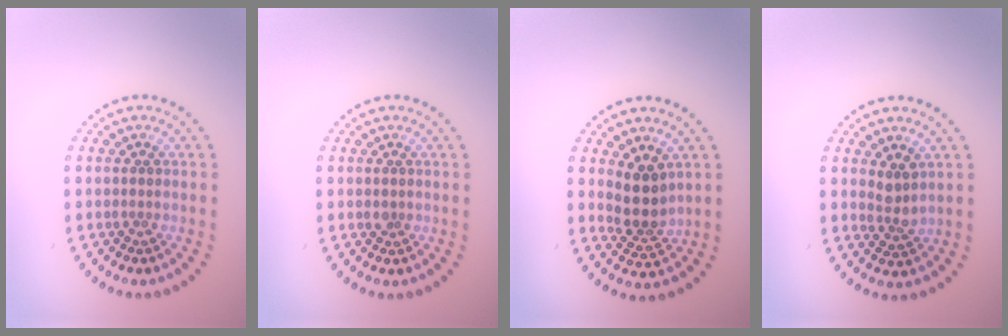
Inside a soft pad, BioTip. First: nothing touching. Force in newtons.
{"total": 0.6, "press": 0.6, "slide": 0.2}
{"total": 3.2, "press": 2.7, "slide": 1.8}
{"total": 1.9, "press": 1.5, "slide": 1.2}